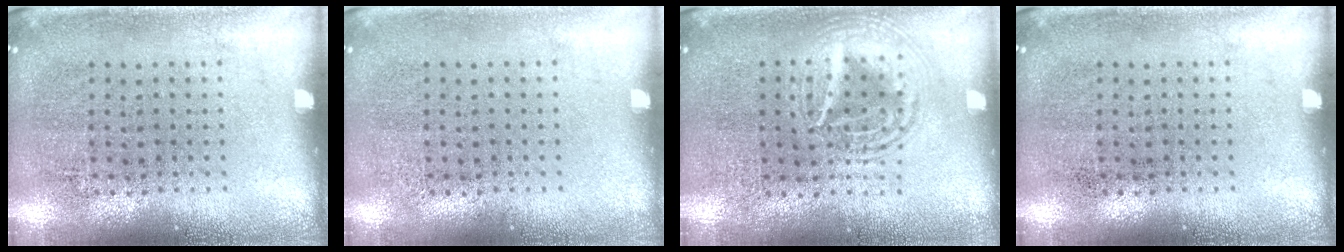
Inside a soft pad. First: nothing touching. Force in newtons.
{"total": 0.0}
{"total": 2.9, "press": 2.8, "slide": 0.4}
{"total": 0.0}